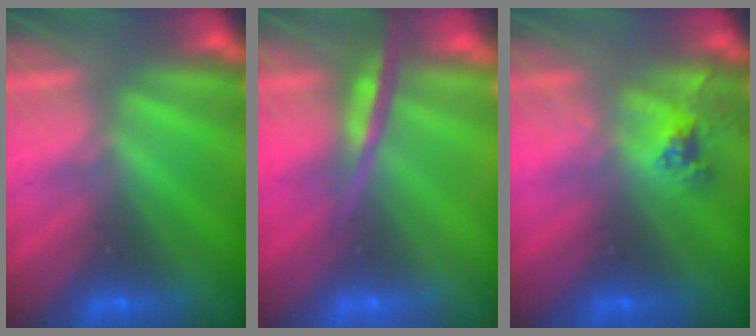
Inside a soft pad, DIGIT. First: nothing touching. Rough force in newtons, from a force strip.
{"total": 7.5}
{"total": 2.5}